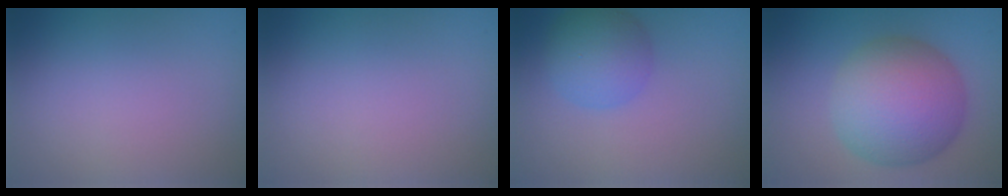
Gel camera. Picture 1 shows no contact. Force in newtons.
{"total": 0.0}
{"total": 4.0, "press": 3.9, "slide": 0.2}
{"total": 9.7, "press": 9.7, "slide": 0.1}